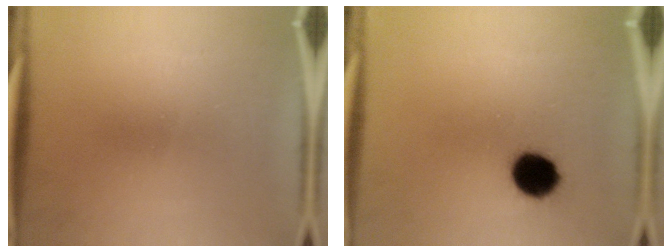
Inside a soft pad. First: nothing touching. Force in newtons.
{"total": 9.7}